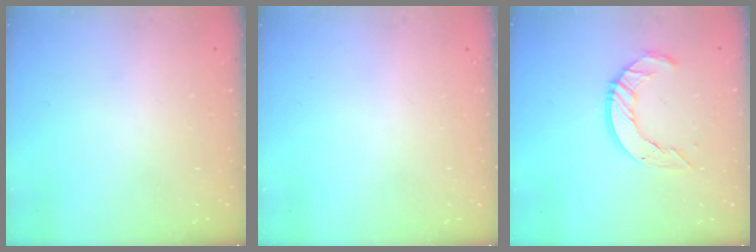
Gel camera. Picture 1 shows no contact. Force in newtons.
{"total": 0.0}
{"total": 10.8, "press": 10.8, "slide": 1.0}